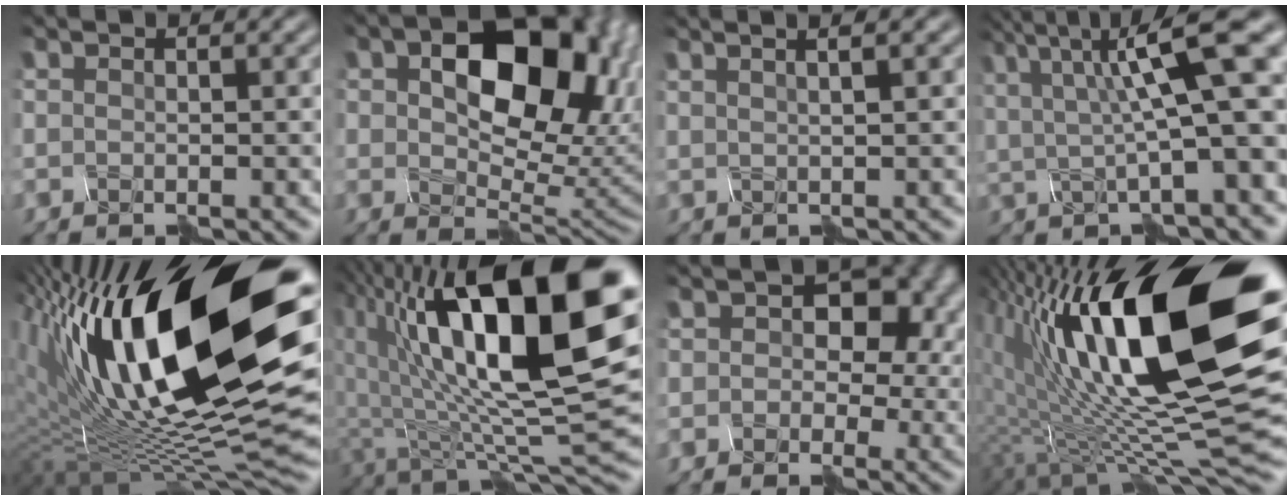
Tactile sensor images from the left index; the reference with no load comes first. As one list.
[{"total": 11.0, "force": [2.6, 6.9, 8.2], "torque": [-0.126, -0.003, 0.060]}, {"total": 4.6, "force": [2.6, 2.0, 3.2], "torque": [-0.021, 0.045, 0.014]}, {"total": 9.5, "force": [2.3, 2.3, 8.9], "torque": [-0.150, 0.013, 0.050]}, {"total": 18.7, "force": [4.9, 6.7, 16.8], "torque": [-0.279, 0.024, 0.089]}, {"total": 16.9, "force": [4.4, 6.7, 14.9], "torque": [-0.258, 0.019, 0.086]}, {"total": 11.0, "force": [2.6, 8.1, 7.1], "torque": [-0.067, 0.032, 0.035]}, {"total": 18.5, "force": [4.3, 6.4, 16.8], "torque": [-0.280, 0.013, 0.081]}]